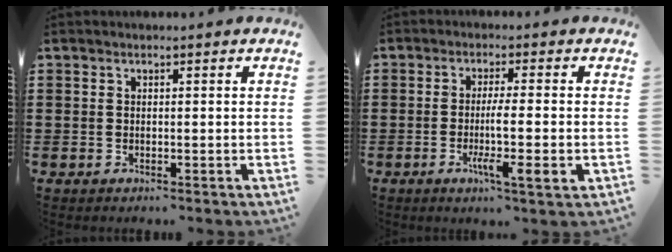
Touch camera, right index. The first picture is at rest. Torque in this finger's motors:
{"motor_torque": [0.06, 0.05, 0.28, 0.12]}